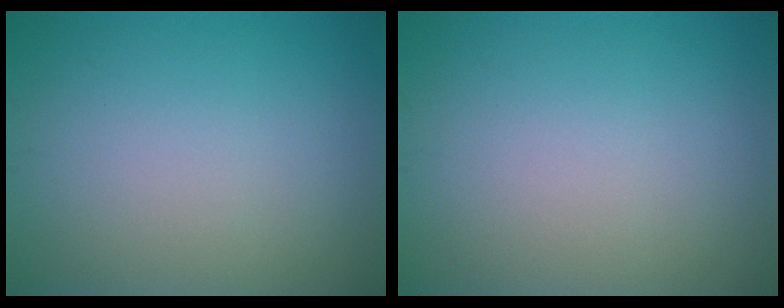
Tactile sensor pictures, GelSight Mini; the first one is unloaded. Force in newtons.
{"total": 0.0}